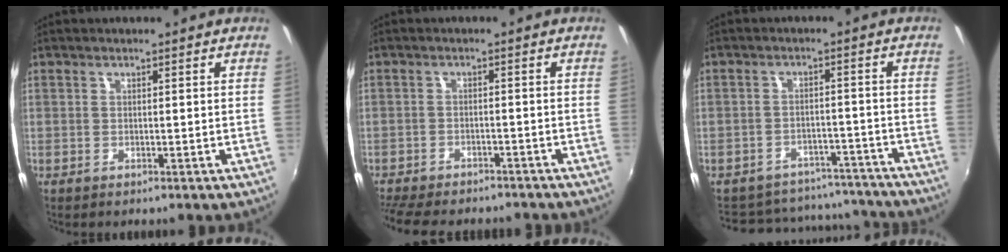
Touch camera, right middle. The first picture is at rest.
{"total": 11.5, "force": [-10.0, 3.0, 4.8], "torque": [-0.116, -0.025, -0.152]}
{"total": 15.5, "force": [-13.4, 7.0, 3.7], "torque": [-0.087, 0.049, -0.157]}